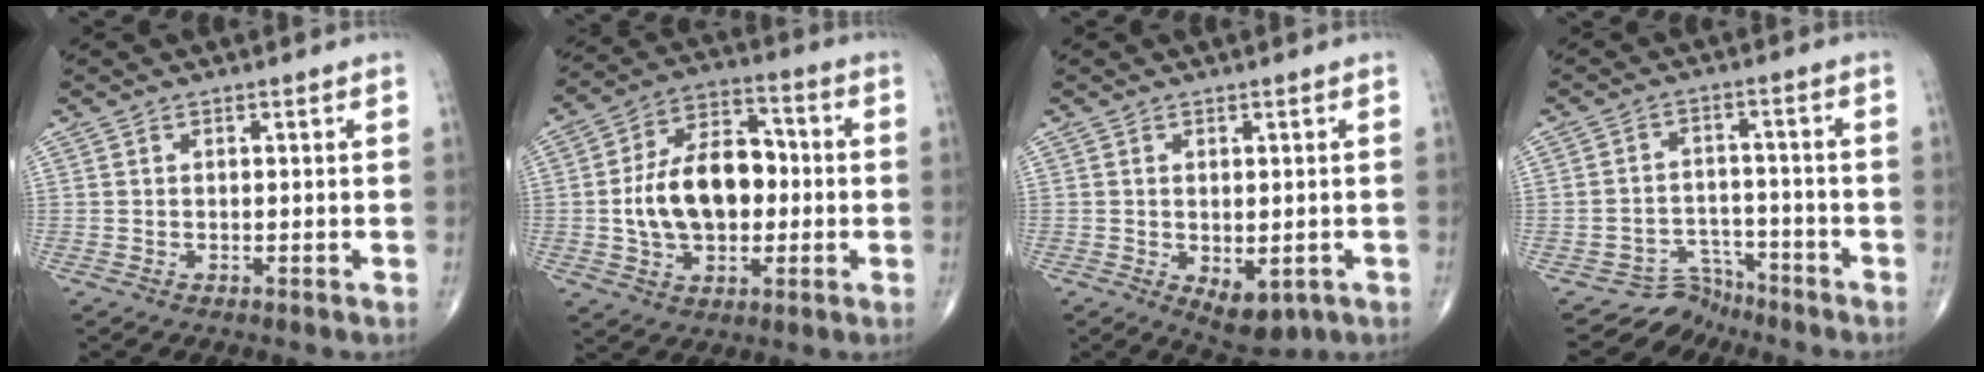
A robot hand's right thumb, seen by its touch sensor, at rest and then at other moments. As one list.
[{"total": 16.2, "force": [-0.8, 10.5, 12.3], "torque": [-0.186, 0.031, -0.012]}, {"total": 6.2, "force": [-1.8, 3.4, 4.9], "torque": [-0.058, -0.003, -0.009]}, {"total": 5.5, "force": [-4.7, 2.1, -2.1], "torque": [0.057, 0.066, -0.079]}]